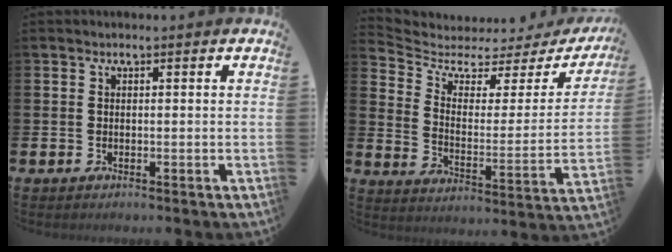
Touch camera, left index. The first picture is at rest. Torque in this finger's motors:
{"motor_torque": [0.90, -1.23, -0.02, -0.04]}